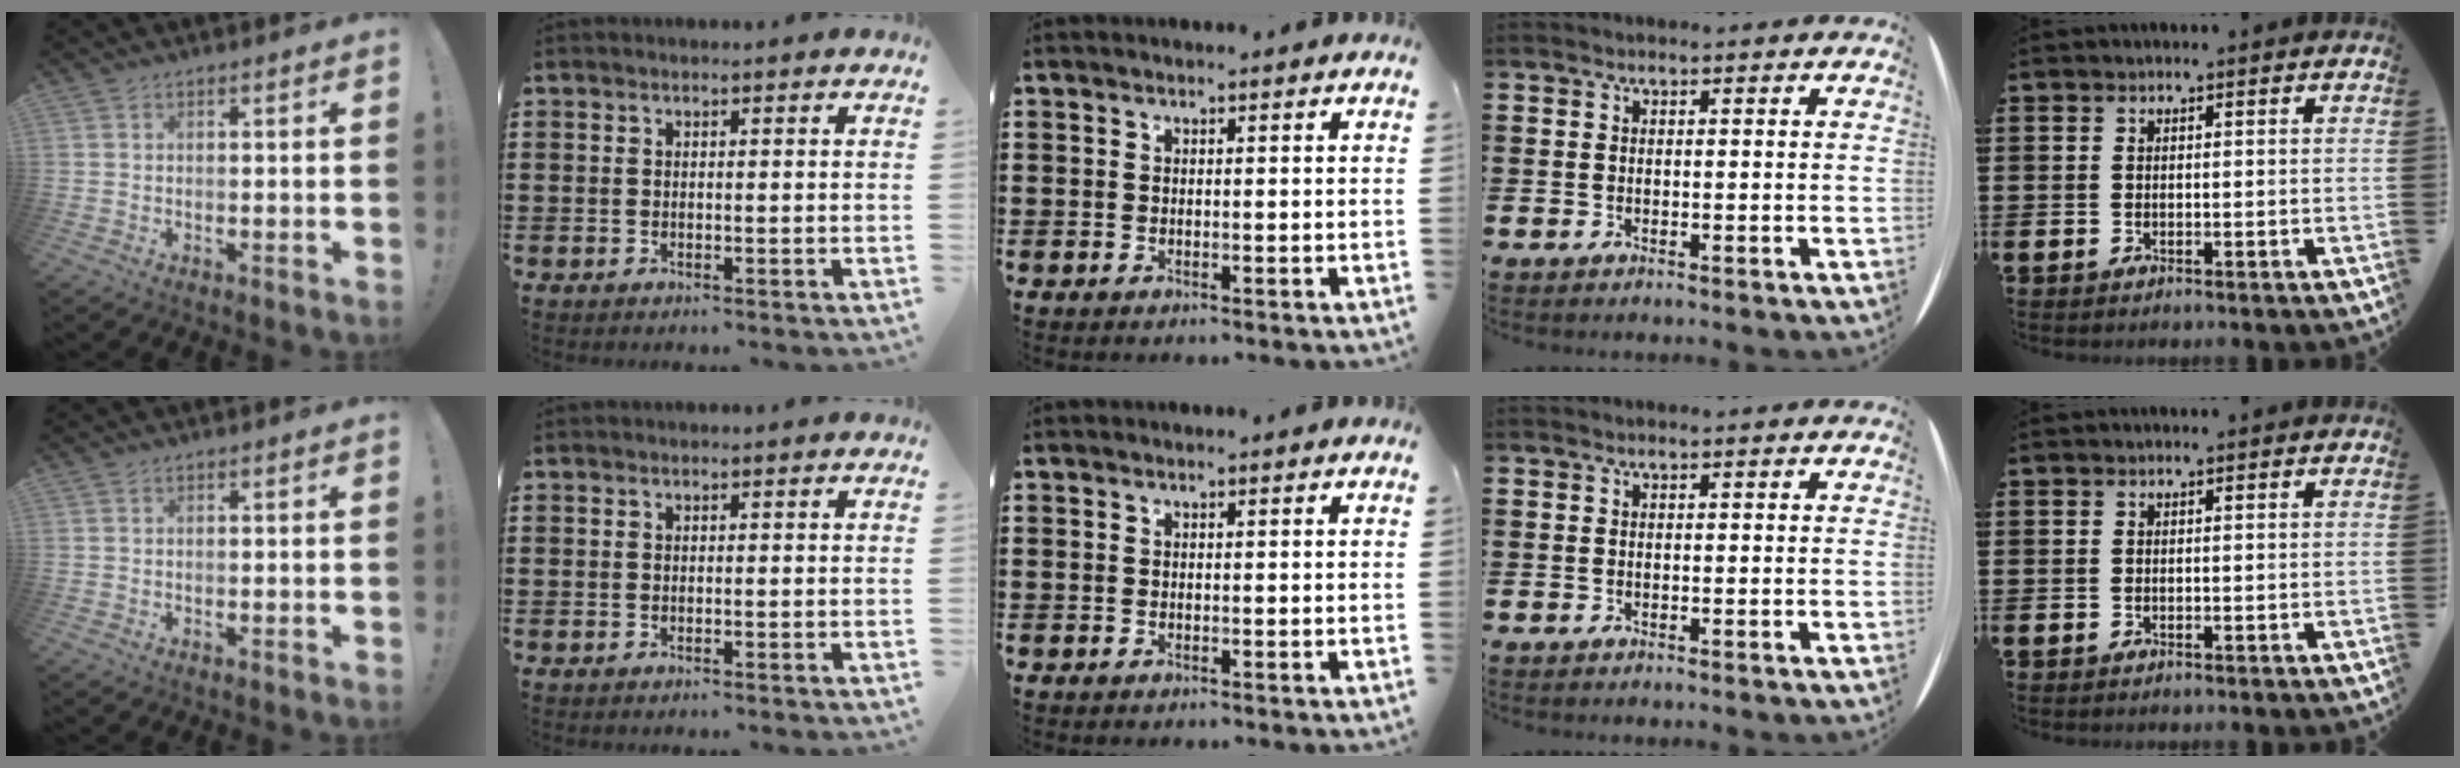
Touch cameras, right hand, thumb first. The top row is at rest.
{}